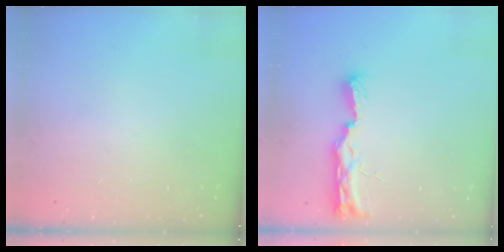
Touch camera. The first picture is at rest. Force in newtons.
{"total": 9.4, "press": 9.2, "slide": 2.0}